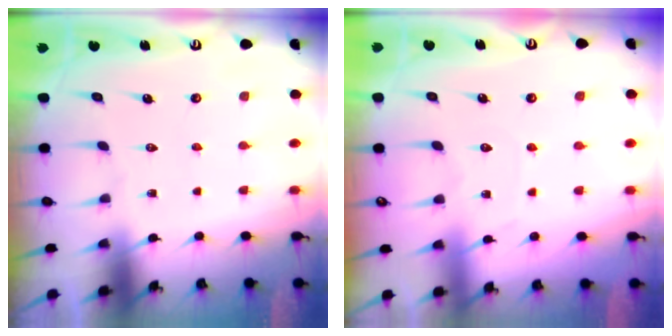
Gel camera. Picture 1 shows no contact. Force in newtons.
{"total": 2.9, "press": 2.9, "slide": 0.4}